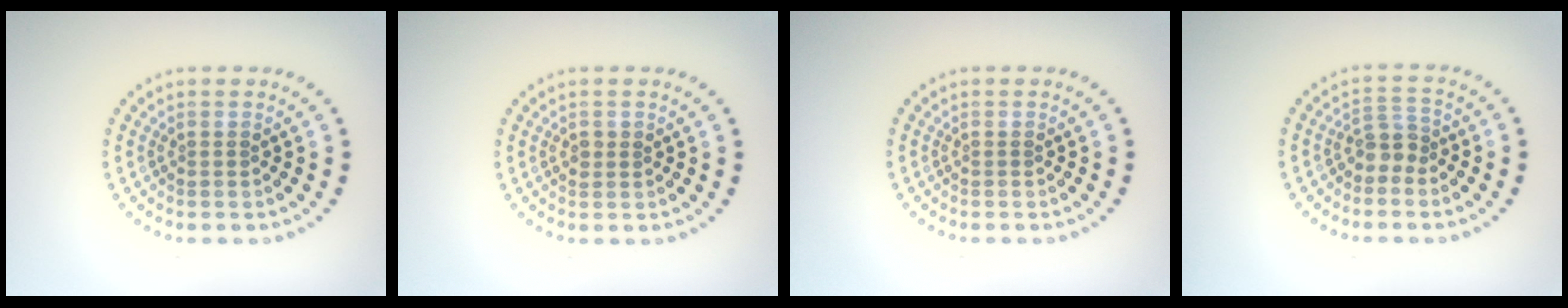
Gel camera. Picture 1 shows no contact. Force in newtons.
{"total": 1.0, "press": 0.9, "slide": 0.2}
{"total": 0.0}
{"total": 2.1, "press": 1.6, "slide": 1.4}